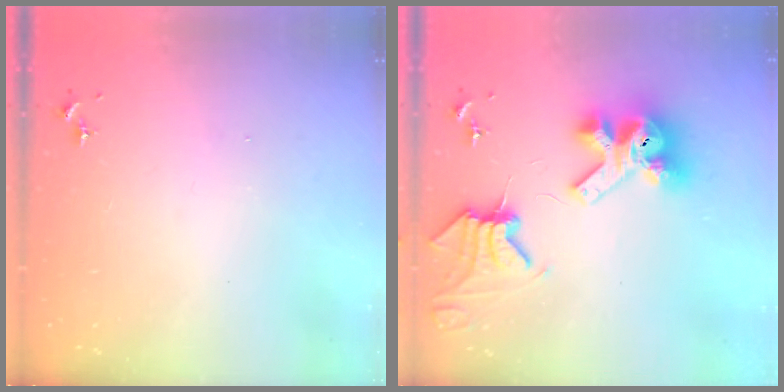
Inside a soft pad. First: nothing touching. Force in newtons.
{"total": 12.8, "press": 12.6, "slide": 1.9}